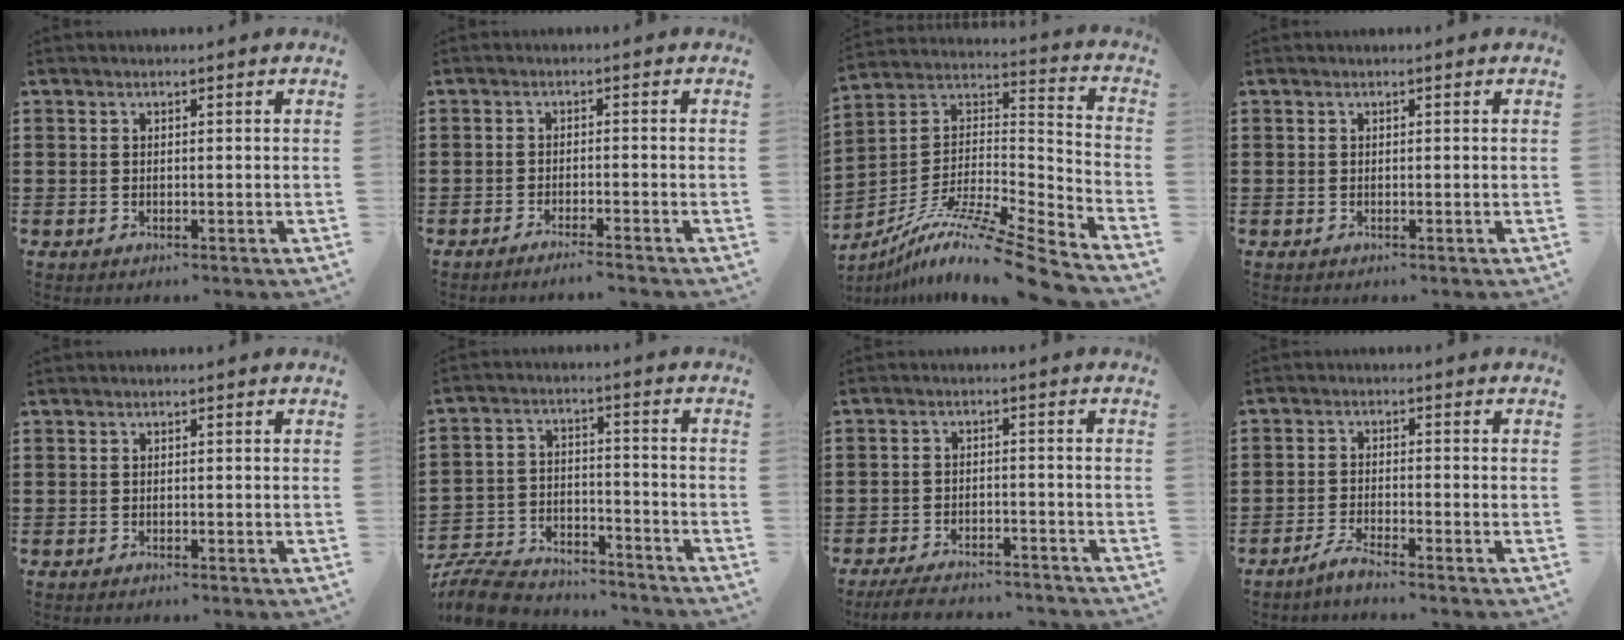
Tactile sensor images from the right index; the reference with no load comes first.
{"total": 2.0, "force": [-1.9, -0.4, 0.5], "torque": [-0.009, 0.001, -0.037]}
{"total": 11.4, "force": [-9.1, 0.1, 6.9], "torque": [-0.114, 0.005, -0.175]}
{"total": 0.0}
{"total": 0.0}
{"total": 8.8, "force": [-8.4, 1.8, 1.7], "torque": [-0.044, 0.021, -0.167]}
{"total": 4.0, "force": [-3.8, 0.5, 1.0], "torque": [-0.022, 0.000, -0.077]}
{"total": 2.4, "force": [-2.2, -0.2, 0.9], "torque": [-0.024, 0.002, -0.045]}